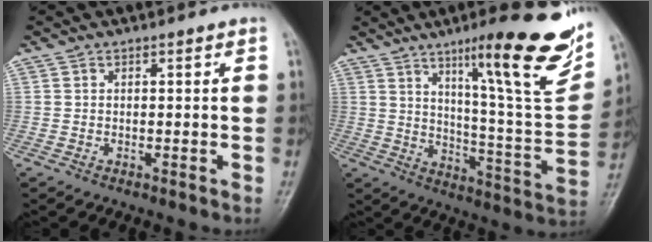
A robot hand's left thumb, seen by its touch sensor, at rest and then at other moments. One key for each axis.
{"total": 23.2, "fx": 12.8, "fy": 3.8, "fz": 19.0, "tx": -0.240, "ty": -0.053, "tz": 0.192}